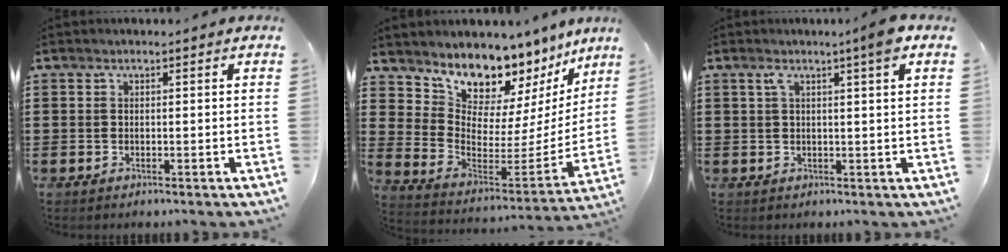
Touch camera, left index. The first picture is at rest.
{"total": 8.1, "force": [7.5, 2.9, 0.5], "torque": [-0.047, -0.073, 0.132]}
{"total": 4.1, "force": [2.3, -0.3, 3.4], "torque": [-0.063, -0.004, 0.035]}